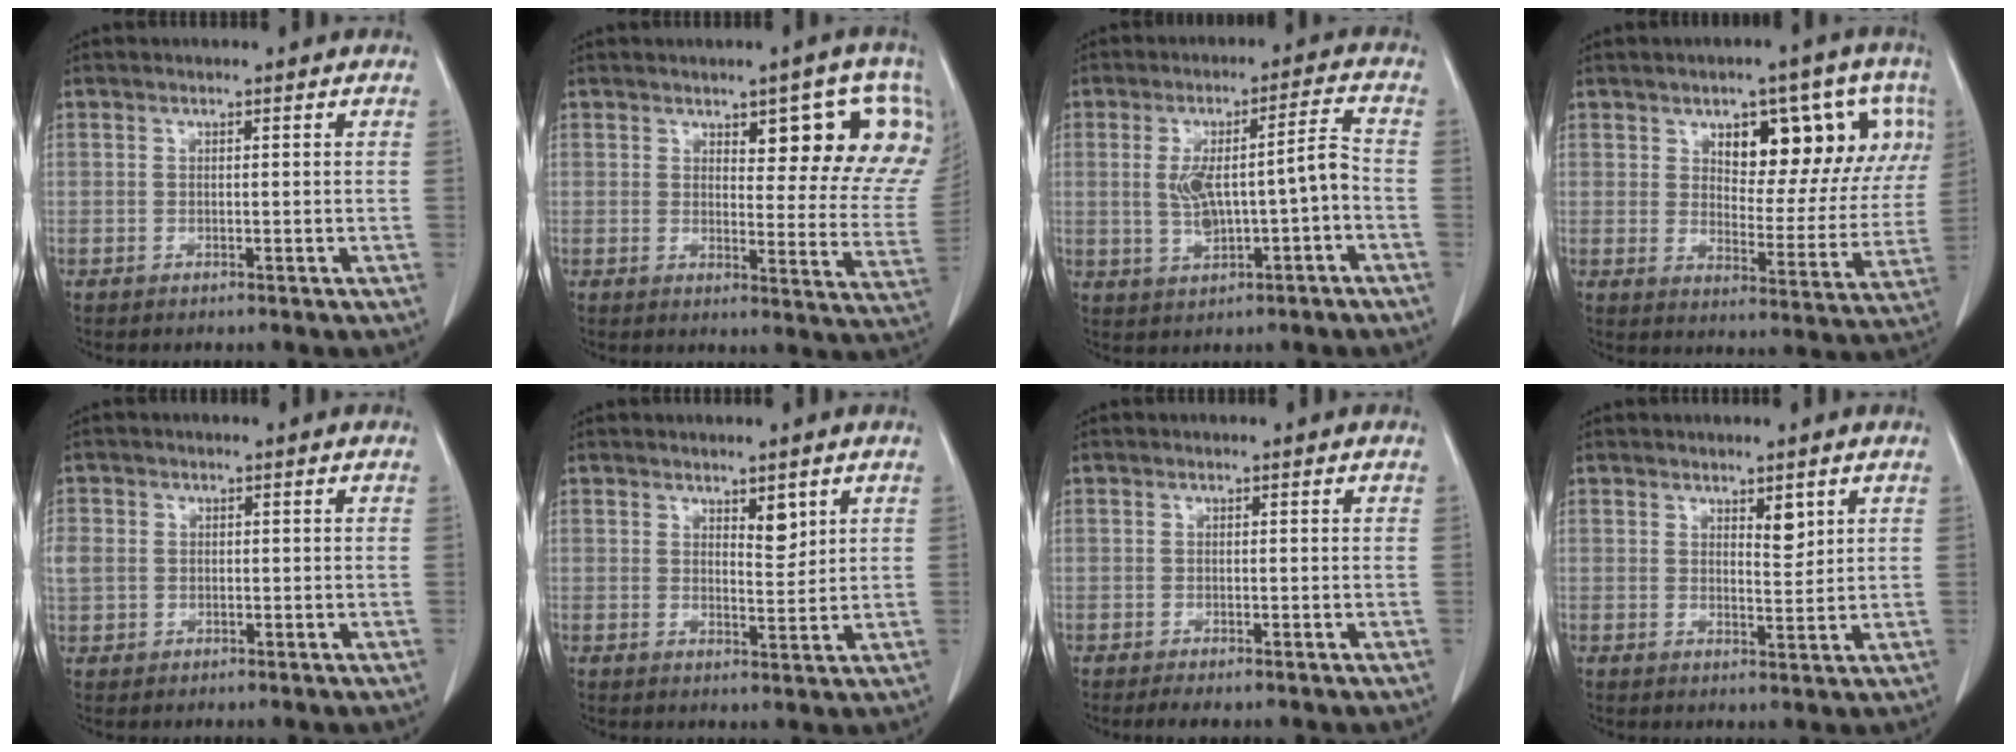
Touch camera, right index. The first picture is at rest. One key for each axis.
{"total": 13.3, "fx": 6.8, "fy": 4.1, "fz": 10.6, "tx": -0.112, "ty": -0.013, "tz": 0.072}
{"total": 8.6, "fx": -1.1, "fy": 1.7, "fz": 8.4, "tx": -0.149, "ty": 0.022, "tz": -0.010}
{"total": 15.5, "fx": 6.7, "fy": 7.1, "fz": 12.0, "tx": -0.138, "ty": 0.016, "tz": 0.096}
{"total": 5.0, "fx": 0.4, "fy": 4.4, "fz": 2.2, "tx": -0.072, "ty": 0.014, "tz": 0.015}
{"total": 2.9, "fx": 1.8, "fy": 1.0, "fz": 2.1, "tx": -0.033, "ty": -0.009, "tz": 0.032}
{"total": 1.7, "fx": -1.2, "fy": 0.5, "fz": 1.1, "tx": -0.014, "ty": -0.003, "tz": -0.017}
{"total": 2.6, "fx": 1.5, "fy": 0.9, "fz": 1.9, "tx": -0.030, "ty": -0.008, "tz": 0.027}